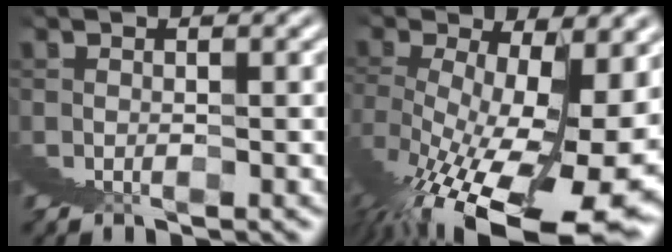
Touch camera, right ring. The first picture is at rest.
{"total": 8.0, "force": [-0.7, 2.6, 7.5], "torque": [-0.119, -0.031, 0.013]}